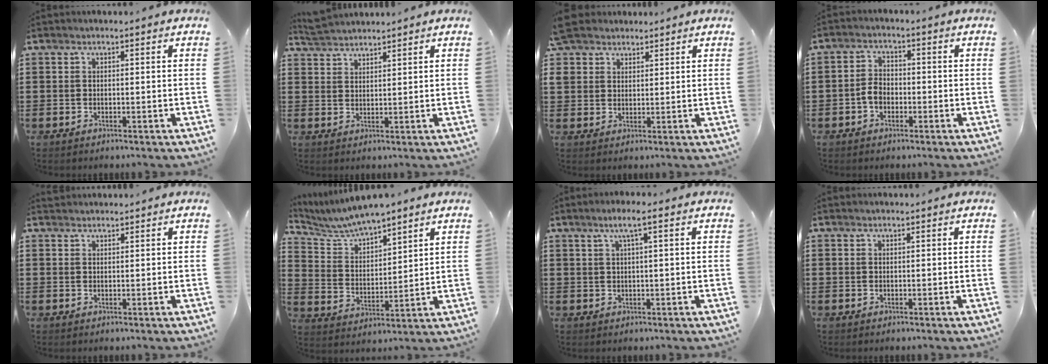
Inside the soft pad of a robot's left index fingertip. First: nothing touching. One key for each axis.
{"total": 3.1, "fx": 3.1, "fy": 0.2, "fz": 0.3, "tx": -0.016, "ty": -0.003, "tz": 0.060}
{"total": 5.0, "fx": 4.0, "fy": 3.0, "fz": 0.8, "tx": -0.035, "ty": 0.004, "tz": 0.076}
{"total": 3.2, "fx": -1.1, "fy": 2.1, "fz": 2.1, "tx": -0.055, "ty": -0.001, "tz": -0.026}
{"total": 1.2, "fx": 1.2, "fy": 0.2, "fz": 0.1, "tx": -0.003, "ty": 0.000, "tz": 0.023}
{"total": 5.7, "fx": 5.6, "fy": 0.6, "fz": 1.1, "tx": -0.048, "ty": -0.030, "tz": 0.097}
{"total": 2.7, "fx": 1.1, "fy": 0.0, "fz": 2.4, "tx": -0.049, "ty": 0.001, "tz": 0.017}
{"total": 0.0}